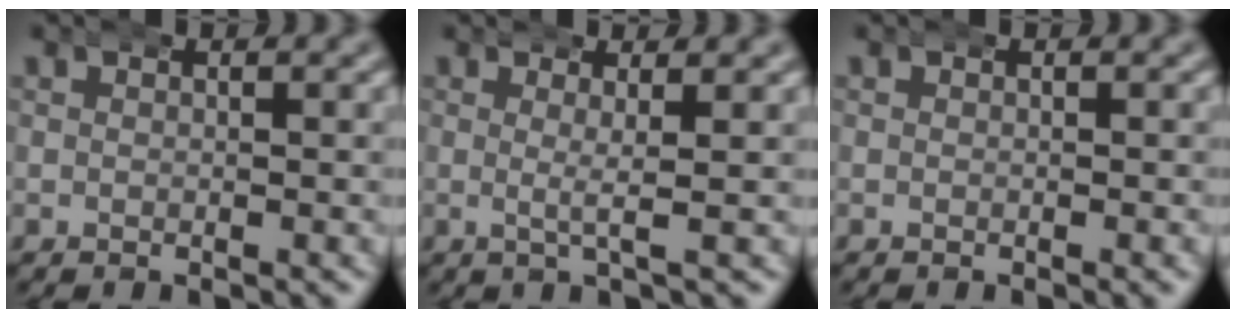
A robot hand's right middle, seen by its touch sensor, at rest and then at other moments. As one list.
[{"total": 2.1, "force": [1.2, -0.7, 1.5], "torque": [-0.026, 0.002, 0.017]}, {"total": 0.0}]